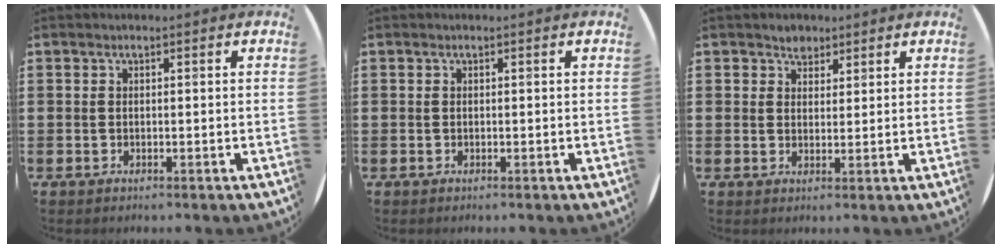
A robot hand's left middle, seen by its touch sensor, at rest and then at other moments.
{"total": 0.0}
{"total": 2.6, "force": [2.1, 1.5, 0.2], "torque": [0.008, -0.003, 0.038]}